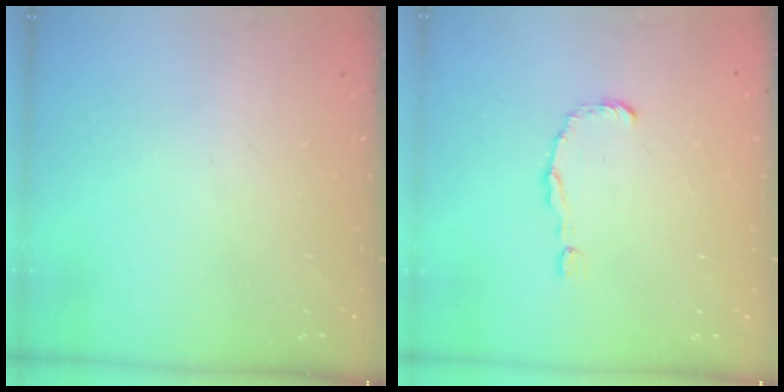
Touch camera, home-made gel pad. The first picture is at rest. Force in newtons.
{"total": 1.5, "press": 1.5, "slide": 0.2}